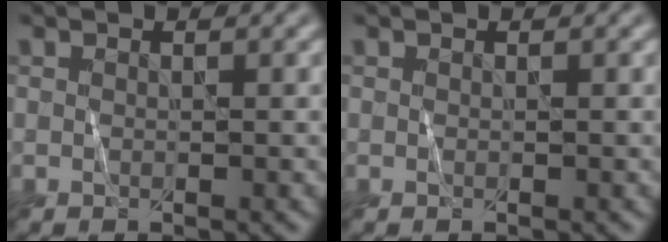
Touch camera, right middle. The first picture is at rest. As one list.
[{"total": 0.0}]